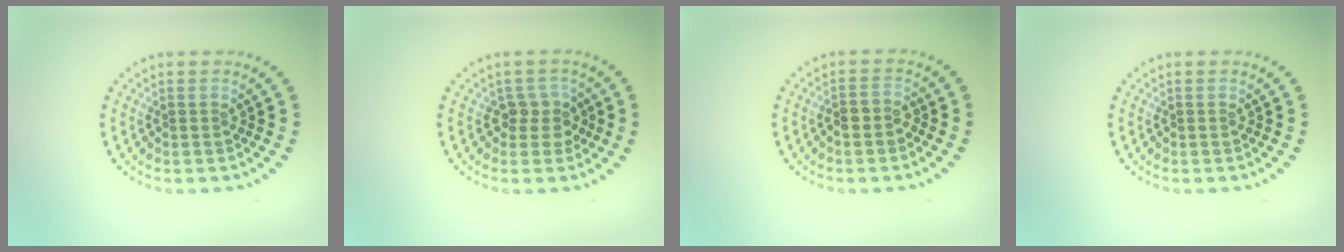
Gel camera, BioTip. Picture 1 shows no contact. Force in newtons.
{"total": 2.2, "press": 1.8, "slide": 1.3}
{"total": 1.2, "press": 0.9, "slide": 0.7}
{"total": 0.0}